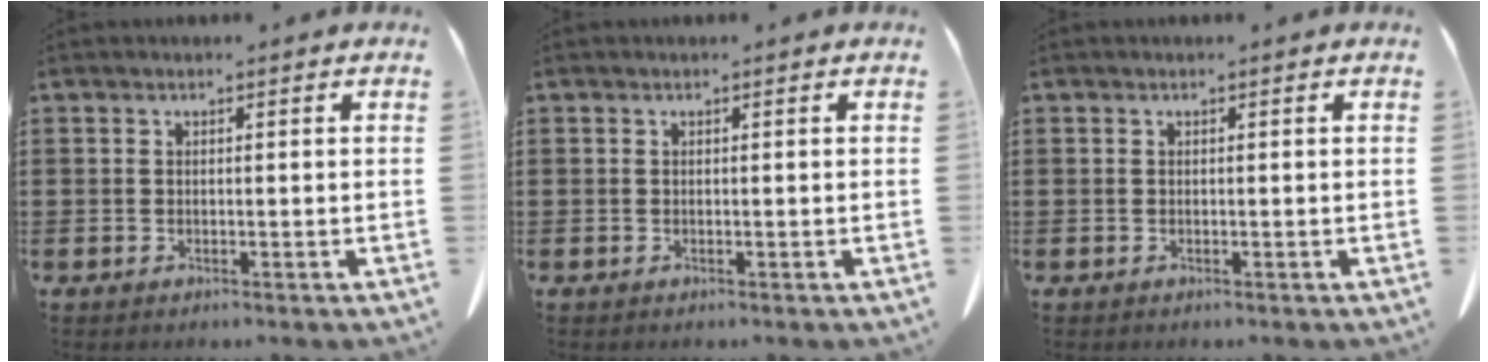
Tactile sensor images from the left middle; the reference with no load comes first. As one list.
[{"total": 0.0}, {"total": 0.0}]